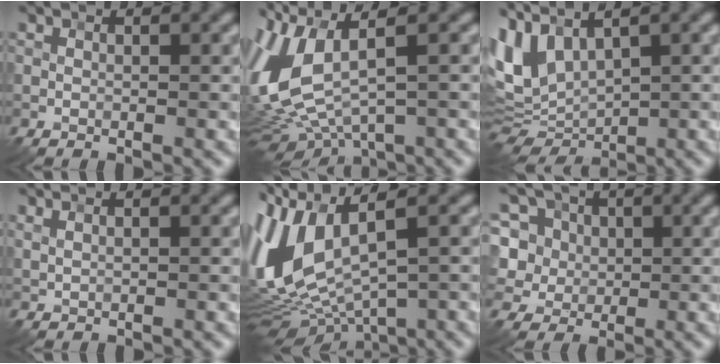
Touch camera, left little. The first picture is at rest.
{"total": 9.5, "force": [1.5, 4.2, 8.4], "torque": [-0.203, -0.008, 0.031]}
{"total": 5.6, "force": [2.0, 2.9, 4.3], "torque": [-0.097, -0.007, 0.041]}
{"total": 0.6, "force": [0.5, 0.2, 0.3], "torque": [-0.009, 0.000, 0.011]}
{"total": 12.0, "force": [0.4, 5.7, 10.6], "torque": [-0.247, -0.004, 0.016]}
{"total": 10.6, "force": [4.1, 8.7, 4.5], "torque": [-0.105, 0.037, 0.053]}